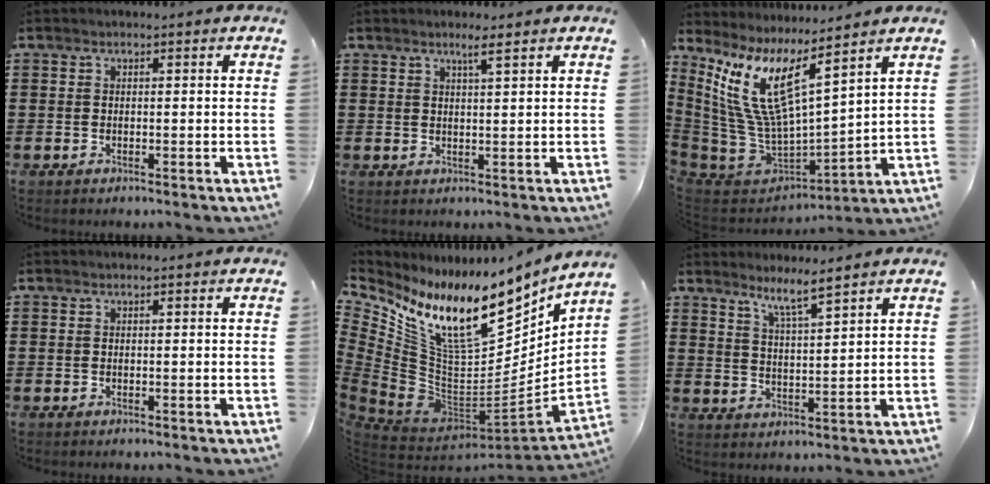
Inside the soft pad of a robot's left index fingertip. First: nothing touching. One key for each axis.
{"total": 2.2, "fx": 1.7, "fy": -0.1, "fz": 1.4, "tx": -0.031, "ty": 0.000, "tz": 0.030}
{"total": 11.4, "fx": 5.3, "fy": 3.6, "fz": 9.4, "tx": -0.222, "ty": -0.055, "tz": 0.090}
{"total": 0.0}
{"total": 16.5, "fx": 9.7, "fy": 6.9, "fz": 11.4, "tx": -0.227, "ty": -0.076, "tz": 0.163}
{"total": 4.8, "fx": 4.2, "fy": -0.6, "fz": 2.2, "tx": -0.058, "ty": -0.017, "tz": 0.072}